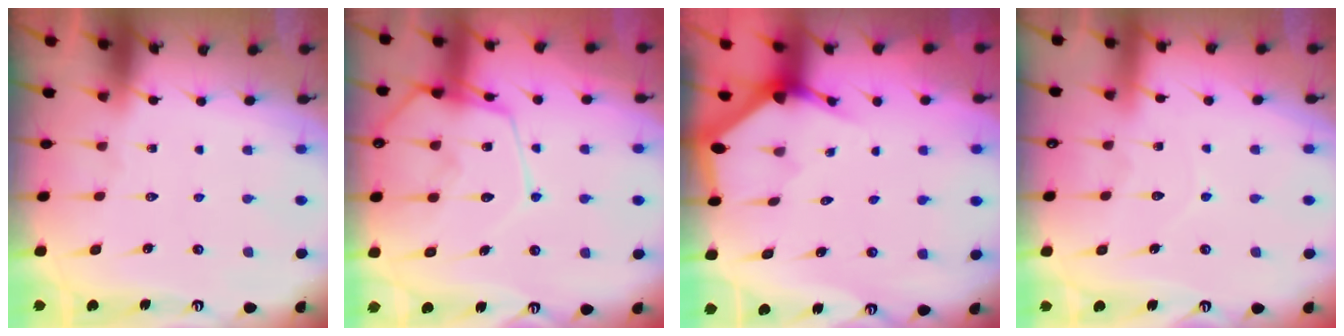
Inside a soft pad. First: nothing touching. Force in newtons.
{"total": 14.2, "press": 14.2, "slide": 1.2}
{"total": 3.1, "press": 3.1, "slide": 0.2}
{"total": 3.7, "press": 3.7, "slide": 0.3}